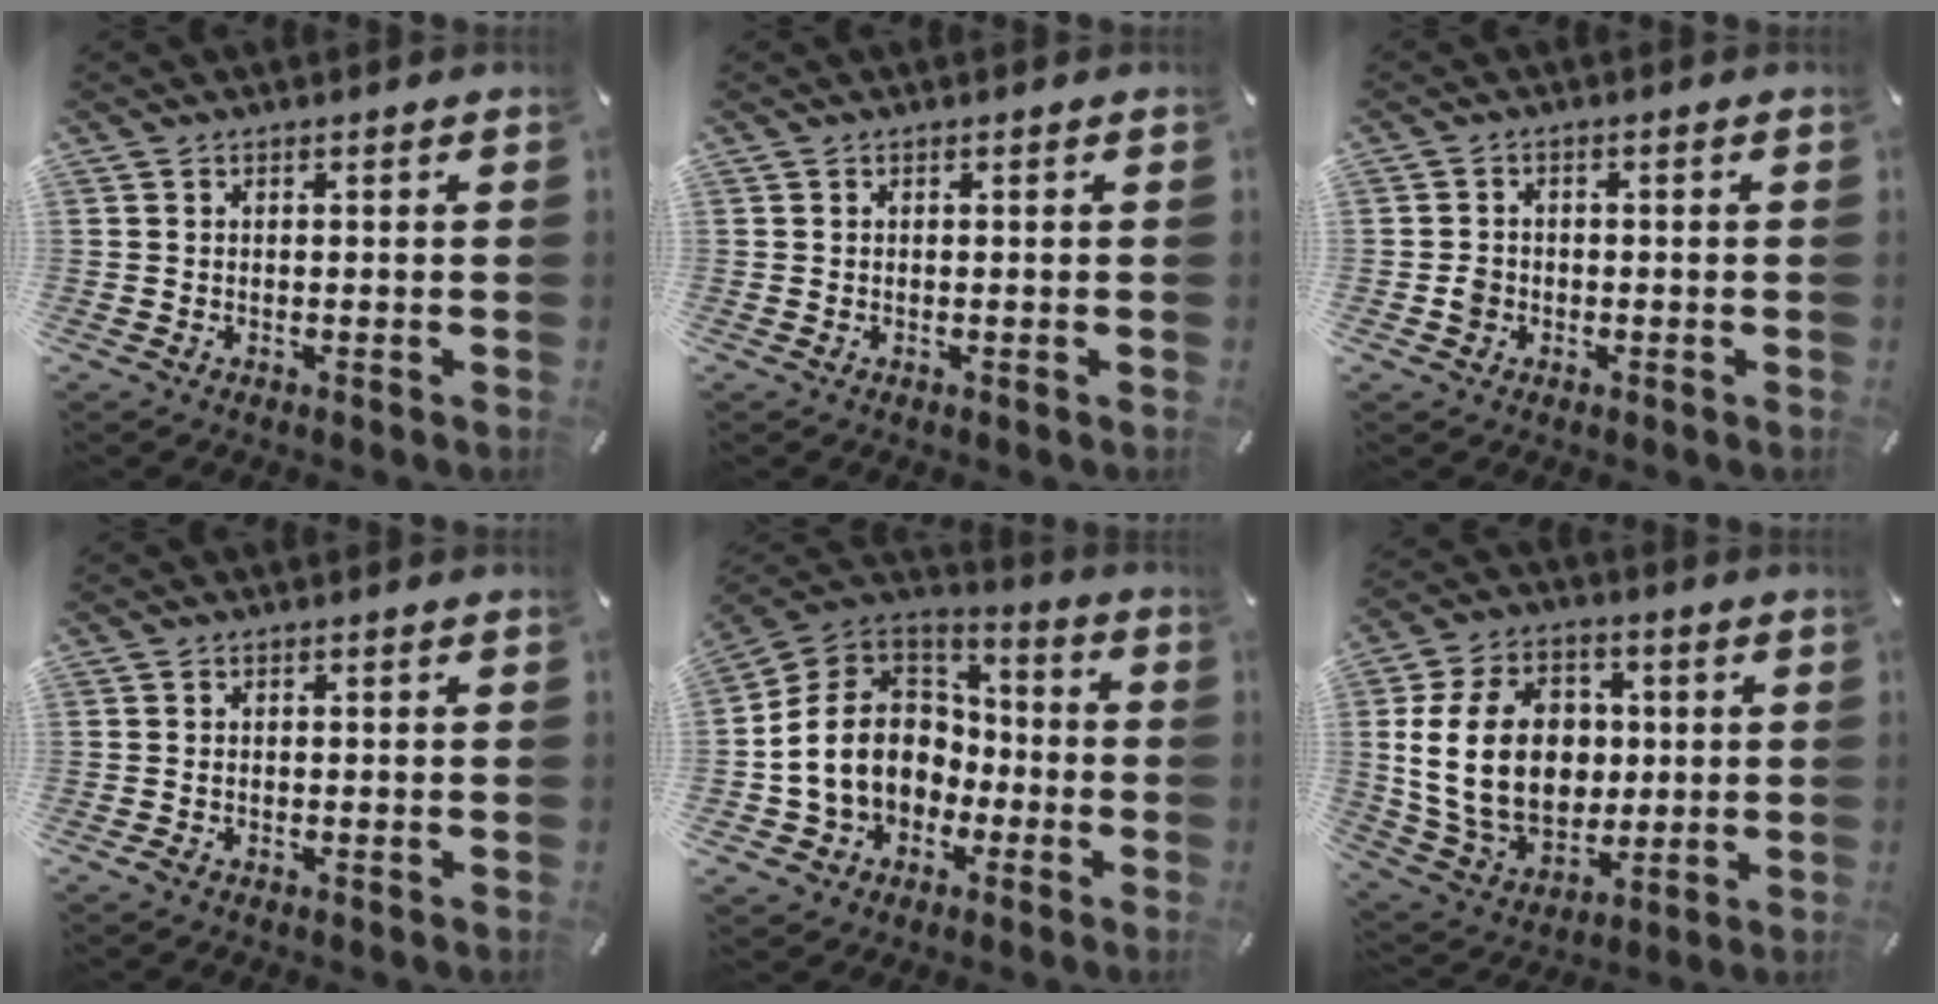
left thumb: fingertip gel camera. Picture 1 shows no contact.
{"total": 0.0}
{"total": 2.5, "force": [-0.7, 2.2, 0.9], "torque": [-0.017, 0.004, -0.015]}
{"total": 0.6, "force": [-0.4, 0.3, 0.4], "torque": [-0.007, -0.002, -0.007]}
{"total": 14.9, "force": [-2.8, 13.0, 6.7], "torque": [-0.157, 0.021, -0.047]}
{"total": 20.3, "force": [1.6, 15.4, 13.1], "torque": [-0.275, 0.000, 0.031]}